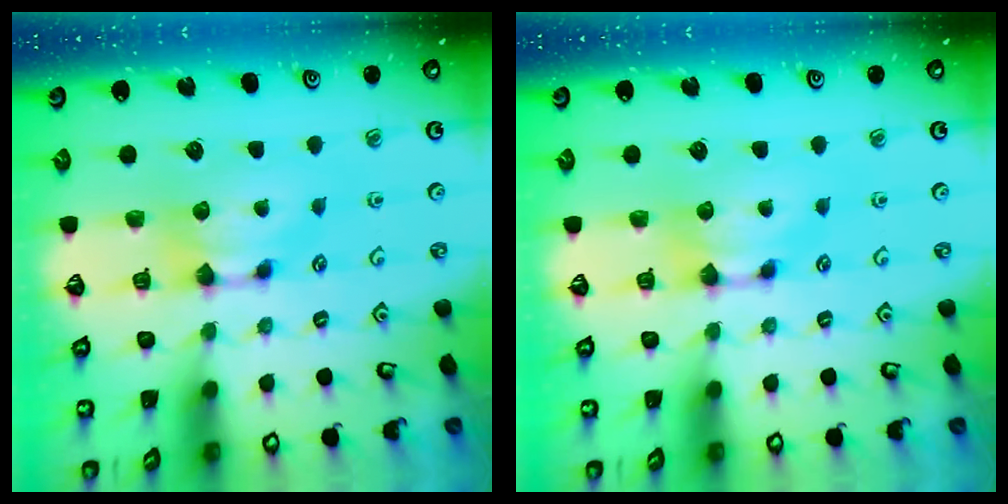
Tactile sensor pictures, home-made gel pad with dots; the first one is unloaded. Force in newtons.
{"total": 0.0}